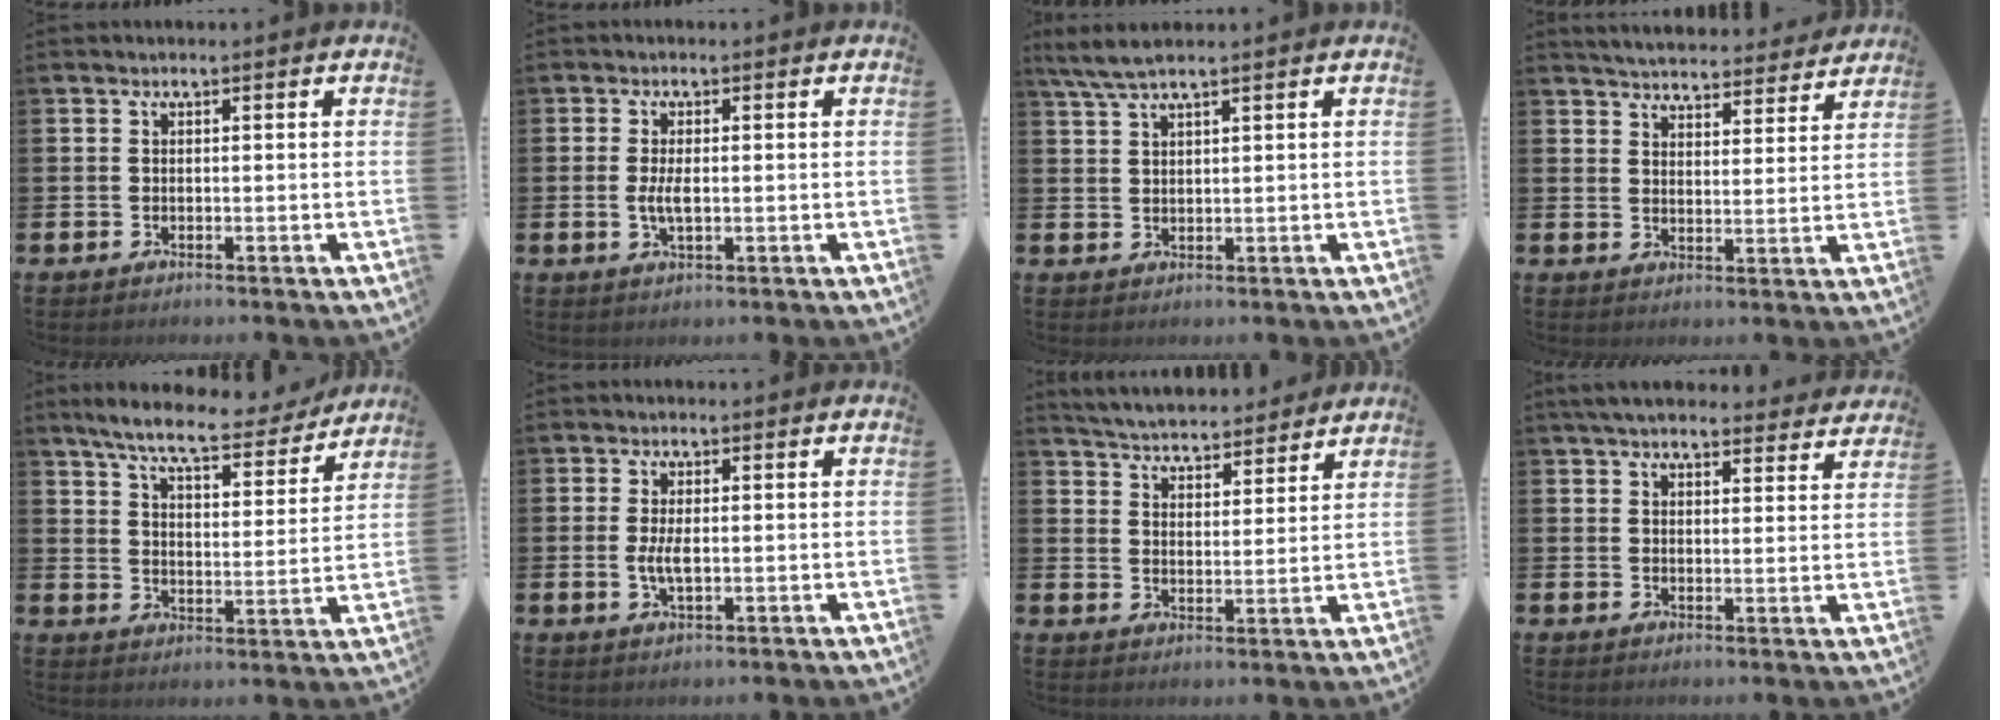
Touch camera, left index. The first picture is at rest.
{"total": 2.7, "force": [-0.1, 1.1, 2.5], "torque": [-0.045, 0.001, -0.004]}
{"total": 3.9, "force": [3.2, 0.2, 2.3], "torque": [-0.057, -0.001, 0.059]}
{"total": 5.1, "force": [5.1, 0.7, 0.2], "torque": [-0.023, -0.037, 0.089]}
{"total": 8.0, "force": [7.2, 1.2, 3.3], "torque": [-0.090, -0.036, 0.123]}
{"total": 3.0, "force": [0.0, 1.2, 2.7], "torque": [-0.050, 0.002, -0.002]}
{"total": 5.1, "force": [5.1, 0.8, 0.1], "torque": [-0.029, -0.034, 0.090]}
{"total": 5.2, "force": [4.9, 1.1, 1.4], "torque": [-0.038, -0.017, 0.091]}